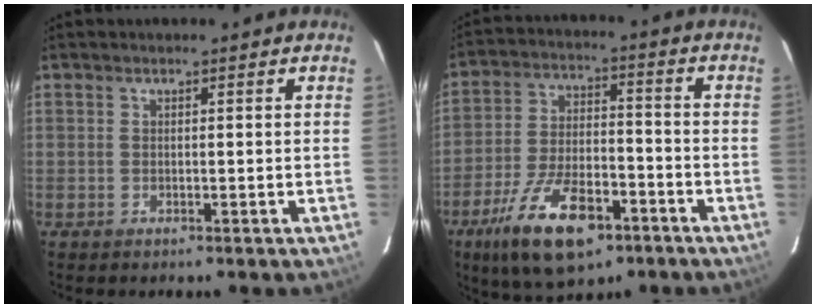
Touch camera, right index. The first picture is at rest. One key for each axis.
{"total": 16.9, "fx": -9.8, "fy": 7.1, "fz": 11.8, "tx": -0.237, "ty": -0.019, "tz": -0.164}